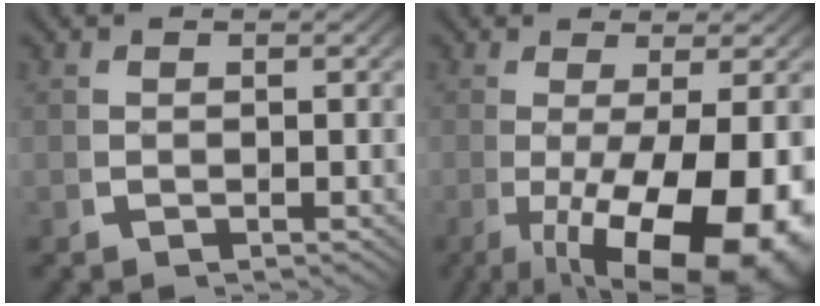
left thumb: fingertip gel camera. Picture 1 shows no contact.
{"total": 14.3, "force": [-4.1, 7.3, 11.5], "torque": [-0.207, -0.055, -0.026]}